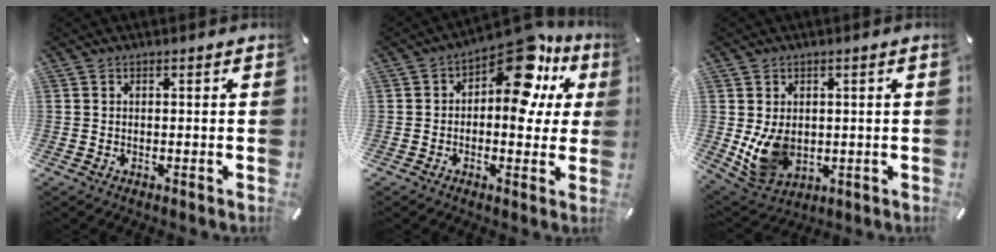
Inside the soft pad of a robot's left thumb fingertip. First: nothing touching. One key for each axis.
{"total": 16.0, "fx": 7.5, "fy": 7.5, "fz": 11.9, "tx": -0.160, "ty": -0.053, "tz": 0.125}
{"total": 9.3, "fx": 0.0, "fy": 7.4, "fz": 5.6, "tx": -0.114, "ty": -0.004, "tz": 0.003}